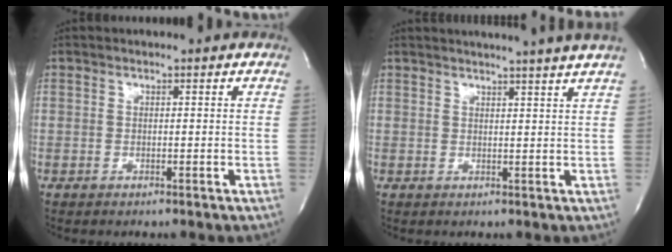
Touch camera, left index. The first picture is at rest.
{"total": 8.6, "force": [7.7, -1.6, 3.4], "torque": [-0.044, -0.010, 0.078]}